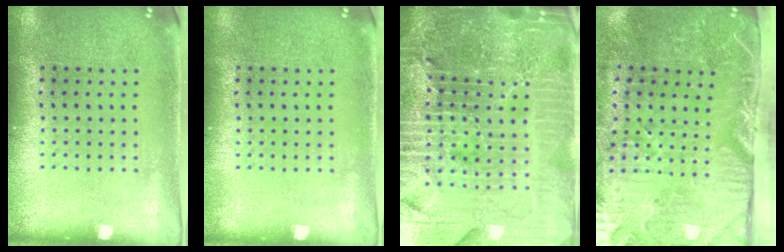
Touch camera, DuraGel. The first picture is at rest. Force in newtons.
{"total": 0.0}
{"total": 7.3, "press": 6.3, "slide": 3.6}
{"total": 5.4, "press": 4.4, "slide": 3.0}